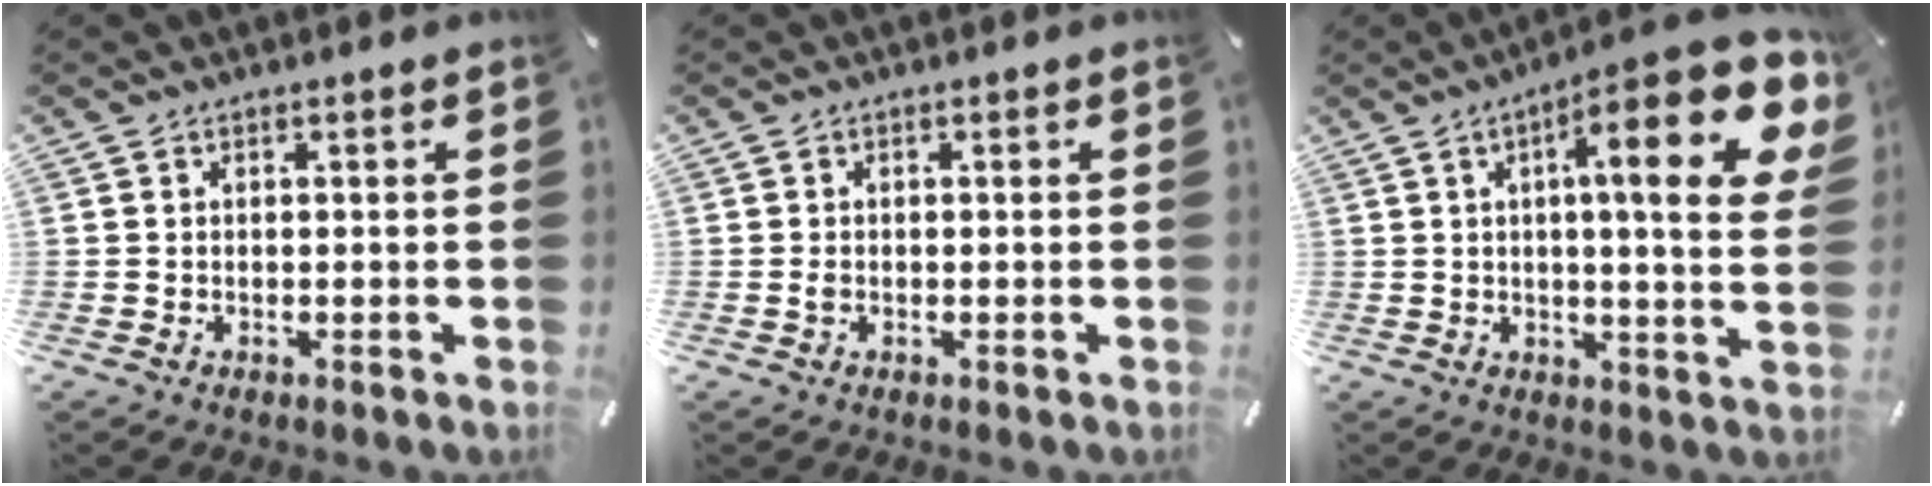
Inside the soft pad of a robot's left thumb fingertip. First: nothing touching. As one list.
[{"total": 0.9, "force": [-0.2, 0.6, 0.7], "torque": [-0.014, 0.002, -0.005]}, {"total": 20.7, "force": [8.2, 4.8, 18.4], "torque": [-0.268, -0.045, 0.111]}]